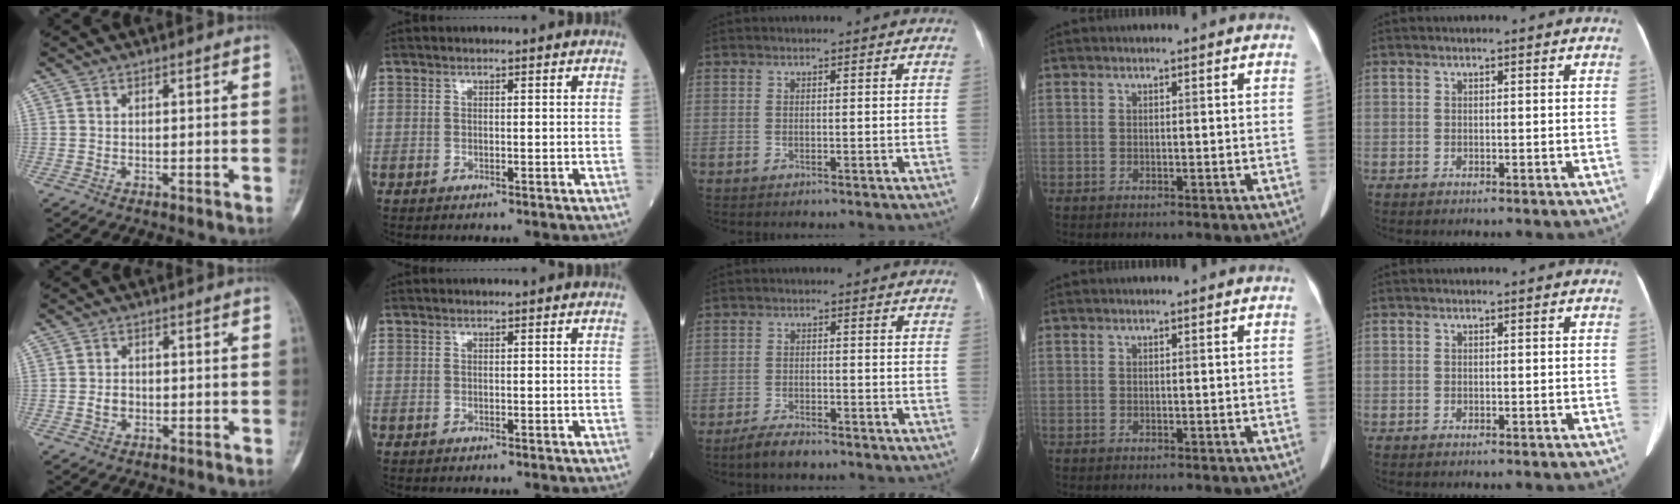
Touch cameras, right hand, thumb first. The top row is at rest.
{"thumb": {"total": 2.2, "force": [-0.5, 1.8, 1.3], "torque": [-0.017, 0.007, -0.009]}, "middle": {"total": 3.5, "force": [-2.9, 0.8, 1.7], "torque": [-0.043, -0.006, -0.051]}}